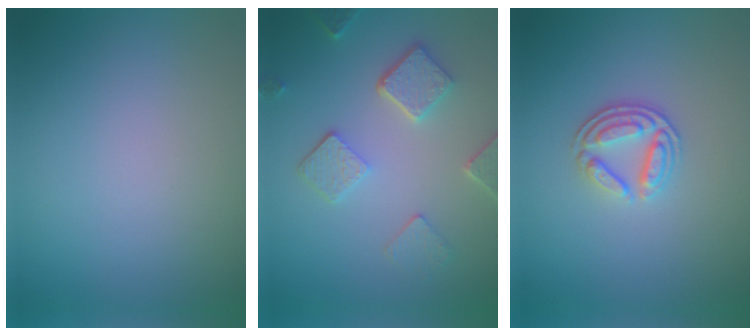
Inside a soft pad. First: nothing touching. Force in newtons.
{"total": 4.7, "press": 3.7, "slide": 3.0}
{"total": 3.4, "press": 2.7, "slide": 2.1}